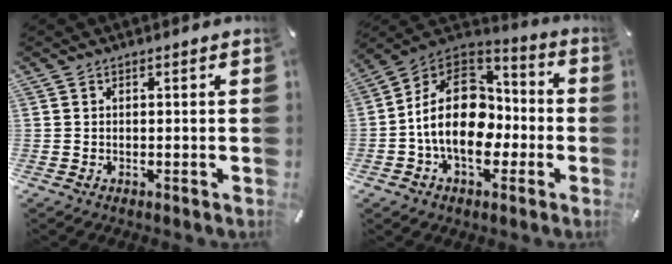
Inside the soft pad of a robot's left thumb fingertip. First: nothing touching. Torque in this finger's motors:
{"motor_torque": [0.80, 1.06, 1.74, 0.14, 0.64]}